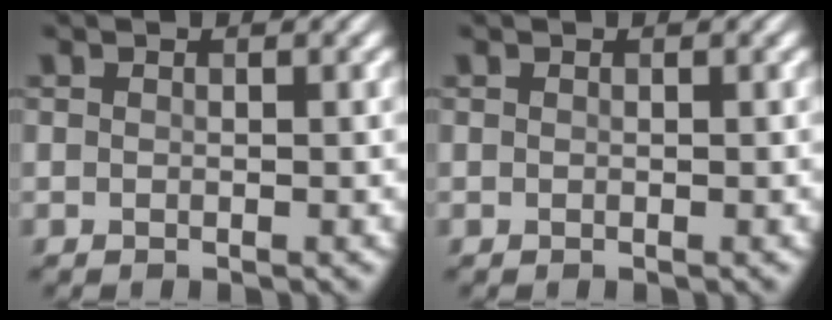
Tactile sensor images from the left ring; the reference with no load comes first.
{"total": 0.0}